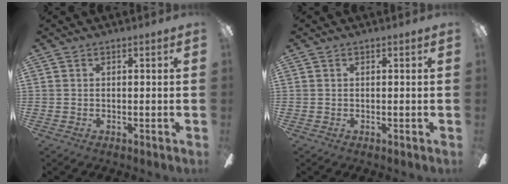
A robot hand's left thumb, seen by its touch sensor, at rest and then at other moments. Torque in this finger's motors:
{"motor_torque": [0.00, 0.00, -0.19, 0.16, 0.00]}